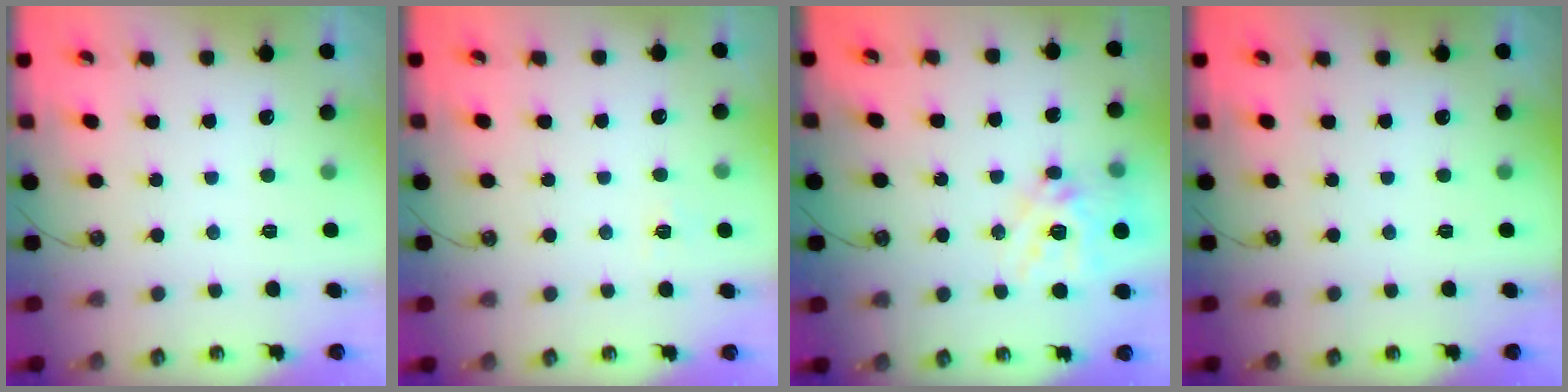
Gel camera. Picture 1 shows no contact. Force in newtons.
{"total": 4.7, "press": 4.6, "slide": 0.6}
{"total": 15.6, "press": 15.5, "slide": 1.4}
{"total": 0.0}